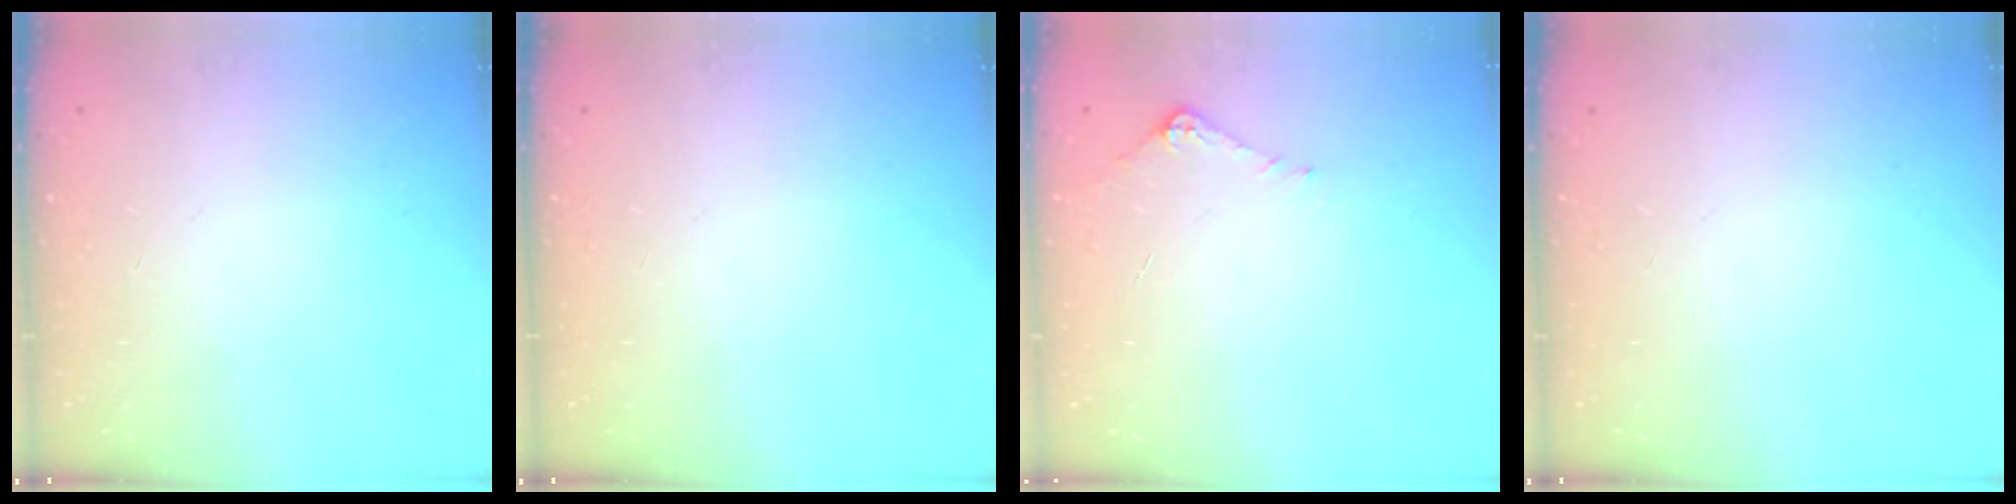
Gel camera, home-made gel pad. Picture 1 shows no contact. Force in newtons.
{"total": 0.0}
{"total": 5.1, "press": 5.0, "slide": 0.7}
{"total": 0.0}